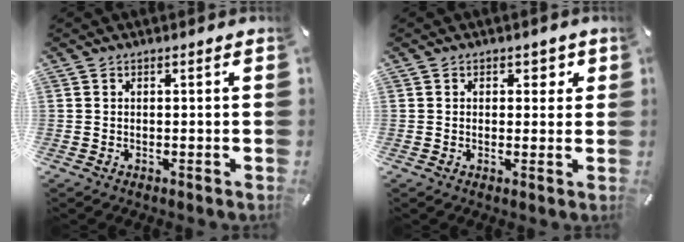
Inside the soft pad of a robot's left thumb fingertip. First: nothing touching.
{"total": 2.4, "force": [0.6, 2.0, 1.2], "torque": [0.007, -0.006, -0.001]}